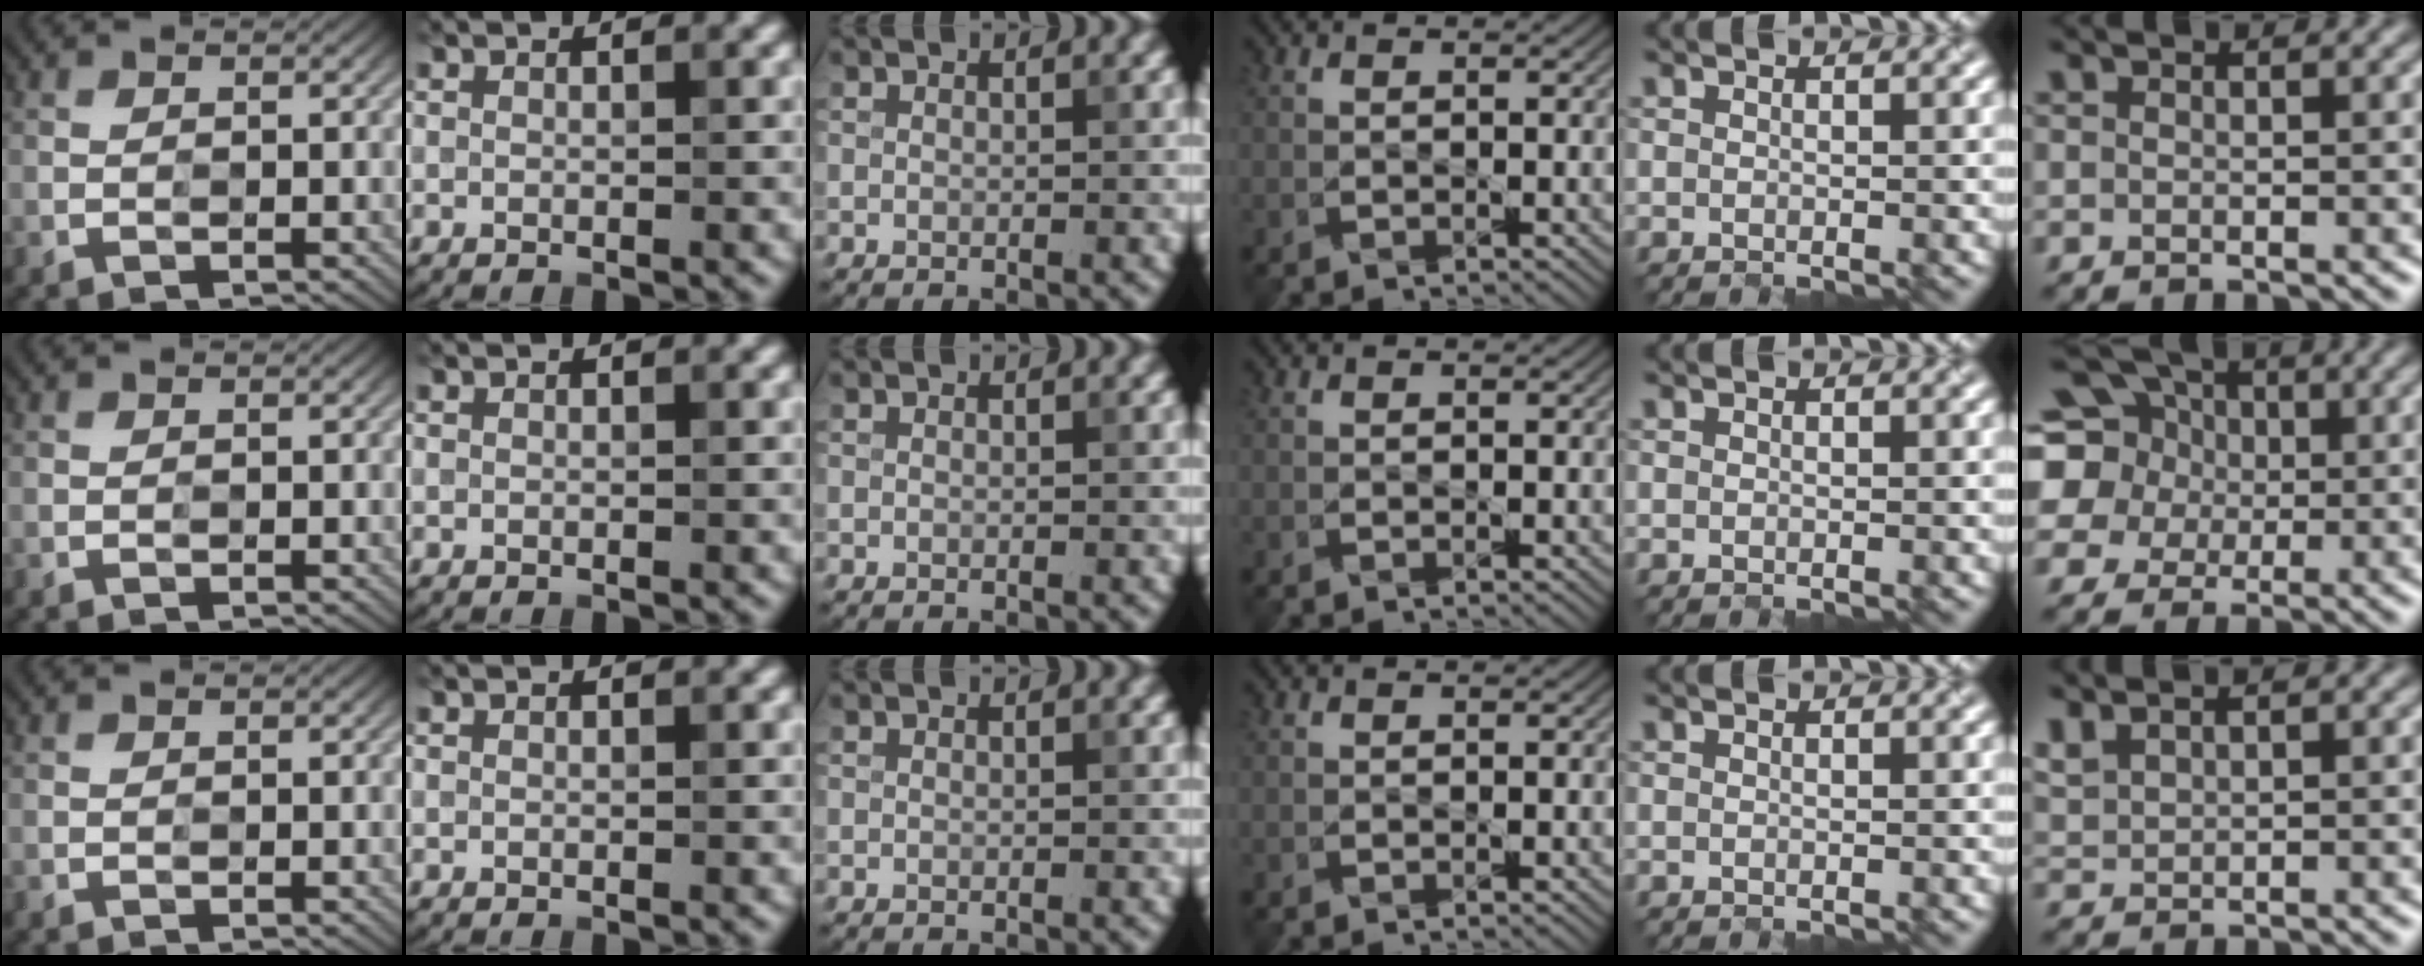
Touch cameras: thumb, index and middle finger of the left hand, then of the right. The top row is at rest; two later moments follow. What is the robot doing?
{"motion": "close", "object": "laptop"}